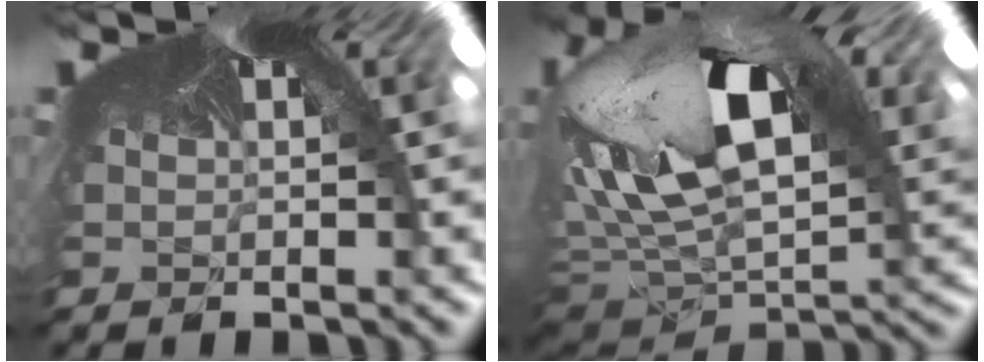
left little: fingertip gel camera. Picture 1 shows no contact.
{"total": 4.3, "force": [-2.5, 2.6, 2.4], "torque": [-0.101, -0.050, -0.028]}